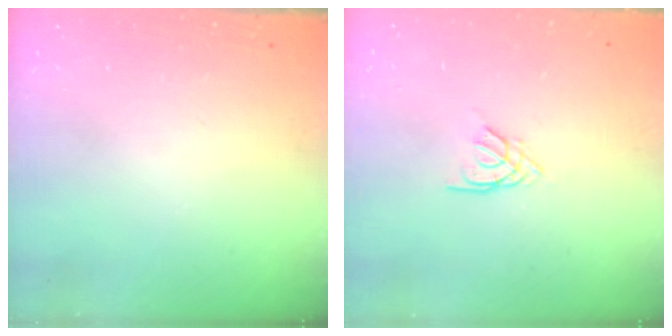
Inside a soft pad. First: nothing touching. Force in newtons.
{"total": 2.3, "press": 2.3, "slide": 0.5}